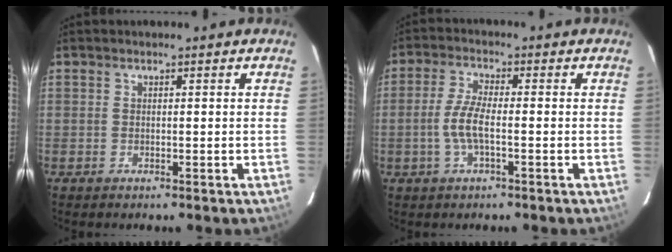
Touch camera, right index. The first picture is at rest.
{"total": 5.6, "force": [-1.3, 1.3, 5.3], "torque": [-0.111, 0.002, -0.026]}